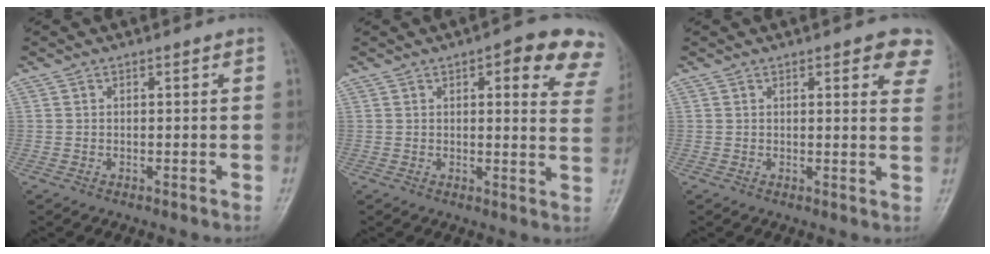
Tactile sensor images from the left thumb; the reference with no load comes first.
{"total": 12.7, "force": [7.4, 4.3, 9.4], "torque": [-0.069, -0.025, 0.068]}
{"total": 7.4, "force": [4.4, 2.6, 5.4], "torque": [-0.032, -0.014, 0.042]}